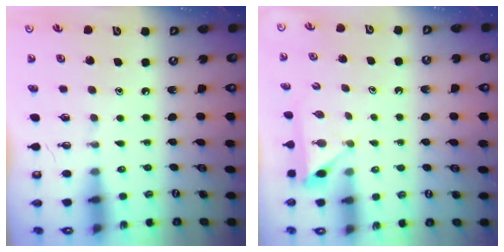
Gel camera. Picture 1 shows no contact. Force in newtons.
{"total": 3.3, "press": 3.3, "slide": 0.4}